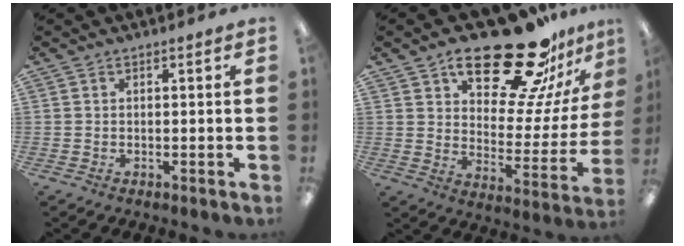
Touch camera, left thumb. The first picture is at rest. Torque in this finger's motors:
{"motor_torque": [0.28, 0.41, 1.47, -1.30, 0.17]}